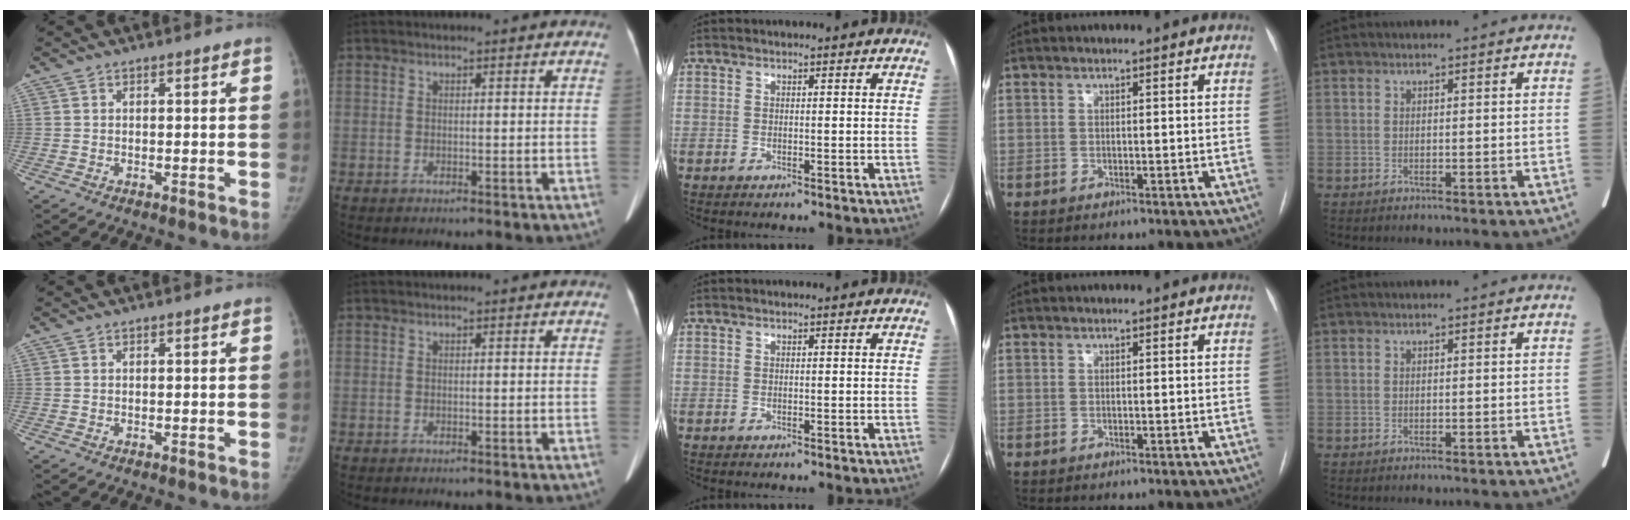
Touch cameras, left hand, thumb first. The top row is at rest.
{}